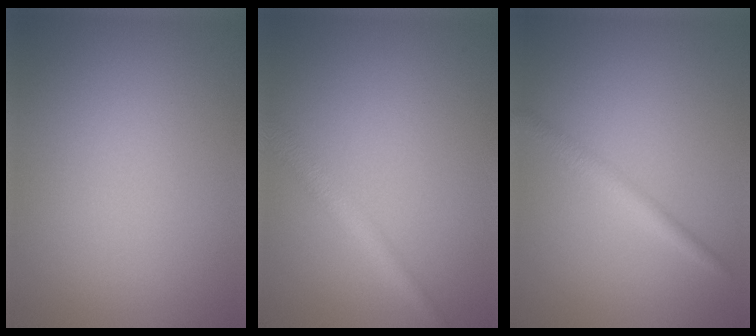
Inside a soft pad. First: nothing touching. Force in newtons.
{"total": 2.7, "press": 2.7, "slide": 0.1}
{"total": 2.2, "press": 2.2, "slide": 0.0}